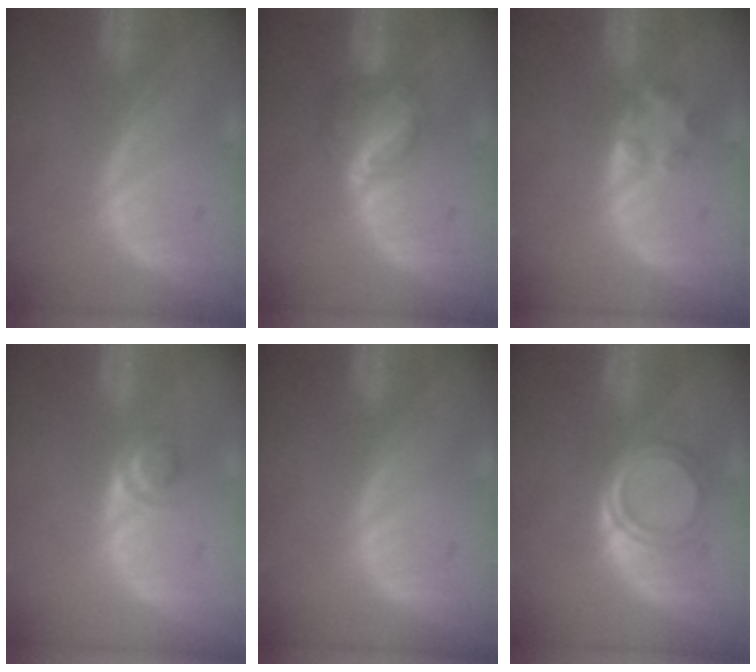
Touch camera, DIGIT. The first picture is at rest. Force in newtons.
{"total": 6.5, "press": 5.5, "slide": 3.4}
{"total": 2.6, "press": 2.6, "slide": 0.2}
{"total": 2.5, "press": 2.4, "slide": 0.8}
{"total": 0.0}
{"total": 4.2, "press": 4.0, "slide": 1.1}